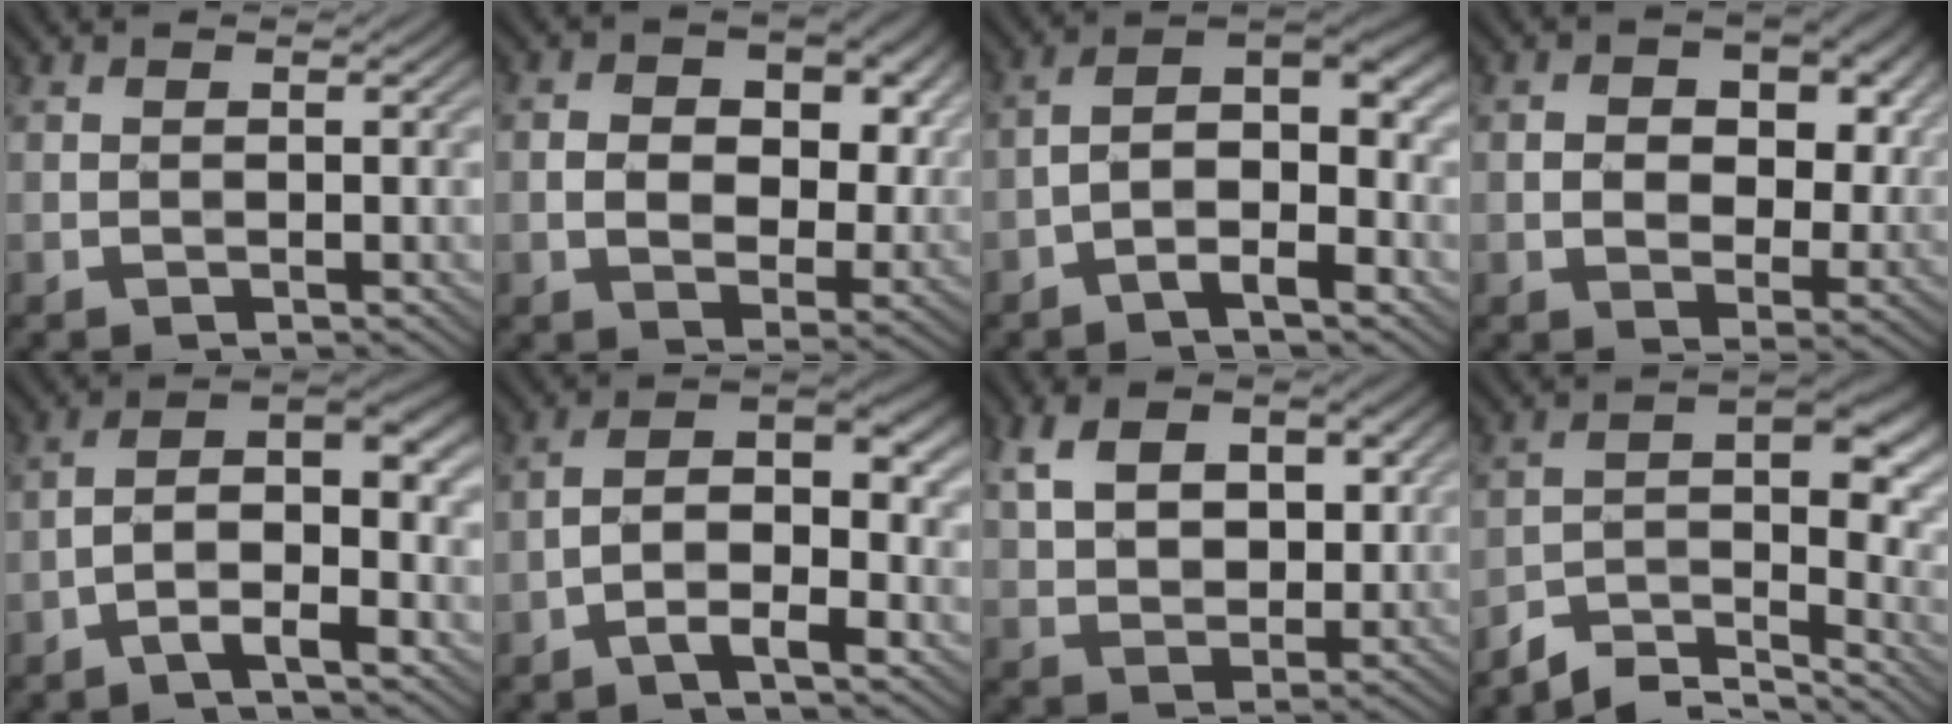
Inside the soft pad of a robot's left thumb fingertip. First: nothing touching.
{"total": 10.4, "force": [1.6, 7.0, 7.6], "torque": [-0.121, -0.015, 0.025]}
{"total": 7.6, "force": [-2.7, 2.9, 6.5], "torque": [-0.104, 0.011, -0.055]}
{"total": 9.2, "force": [1.7, 6.1, 6.7], "torque": [-0.100, -0.012, 0.022]}
{"total": 7.3, "force": [-2.9, 2.3, 6.3], "torque": [-0.102, 0.015, -0.061]}
{"total": 7.2, "force": [-2.5, 2.7, 6.1], "torque": [-0.100, 0.015, -0.054]}
{"total": 9.0, "force": [2.8, 5.6, 6.4], "torque": [-0.131, 0.002, 0.052]}
{"total": 7.0, "force": [-5.2, 2.5, 4.0], "torque": [-0.051, -0.005, -0.106]}